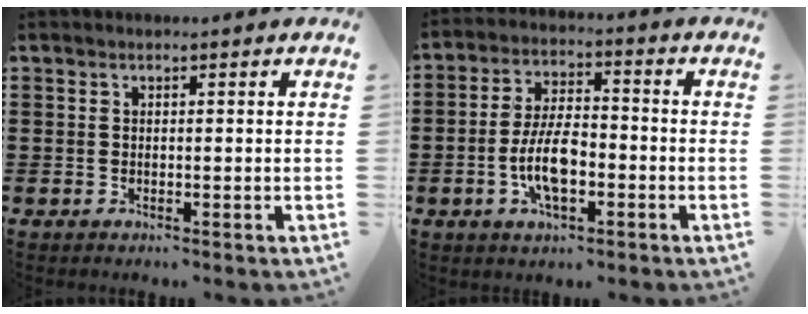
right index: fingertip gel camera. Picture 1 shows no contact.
{"total": 8.5, "force": [-2.4, 3.6, 7.4], "torque": [-0.164, -0.002, -0.052]}